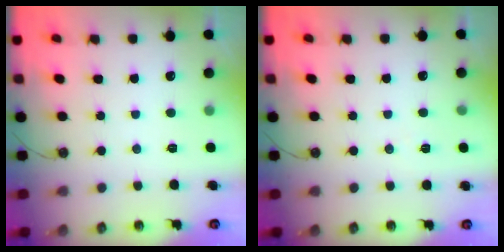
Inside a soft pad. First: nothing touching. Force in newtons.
{"total": 4.2, "press": 2.5, "slide": 3.4}